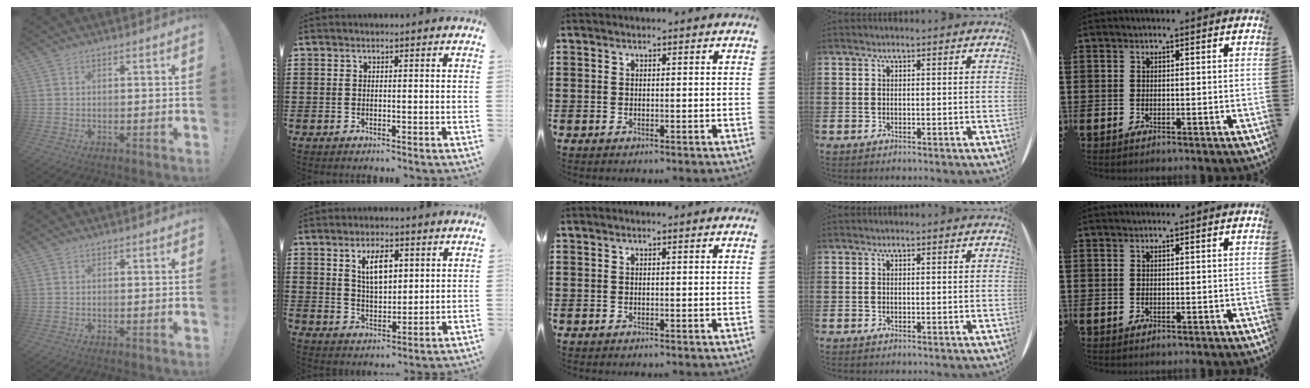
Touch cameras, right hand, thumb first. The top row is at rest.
{"index": {"total": 5.8, "force": [2.2, 2.8, 4.6], "torque": [-0.084, 0.005, 0.034]}}